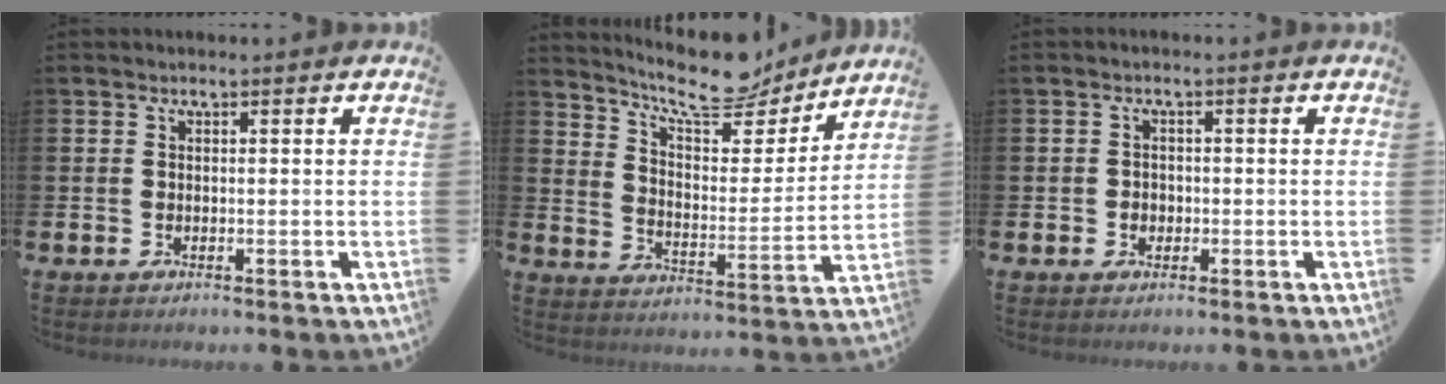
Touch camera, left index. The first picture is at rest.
{"total": 11.4, "force": [10.4, 2.6, 4.0], "torque": [-0.088, -0.072, 0.182]}
{"total": 1.5, "force": [-0.3, 1.4, 0.5], "torque": [0.001, 0.002, -0.011]}